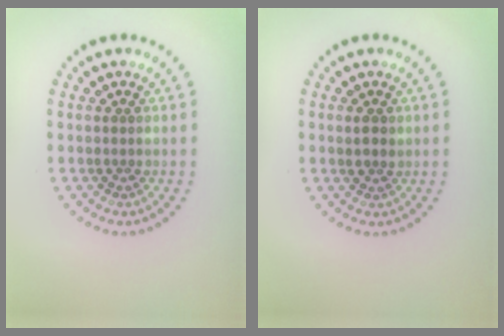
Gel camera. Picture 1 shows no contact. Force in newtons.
{"total": 1.3, "press": 1.3, "slide": 0.4}